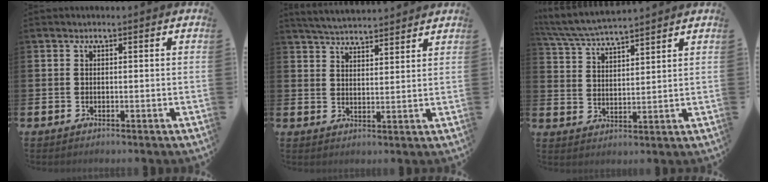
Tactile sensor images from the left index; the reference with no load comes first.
{"total": 4.5, "force": [4.5, 0.2, 0.3], "torque": [-0.026, -0.022, 0.083]}
{"total": 5.6, "force": [5.5, 0.3, 1.2], "torque": [-0.049, -0.029, 0.097]}